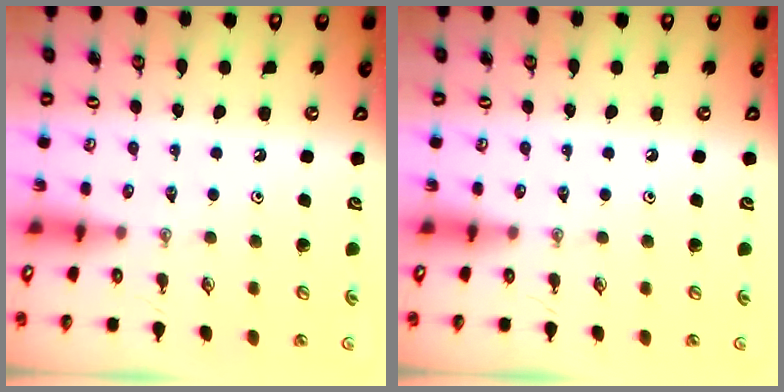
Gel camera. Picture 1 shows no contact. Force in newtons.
{"total": 0.0}